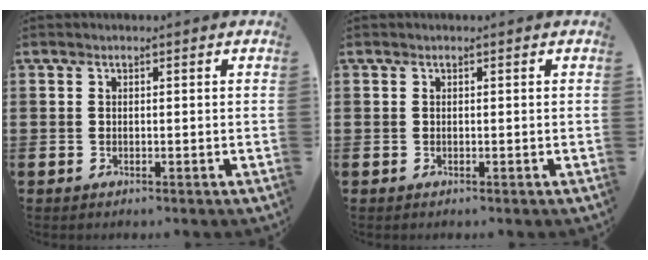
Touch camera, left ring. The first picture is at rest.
{"total": 0.0}